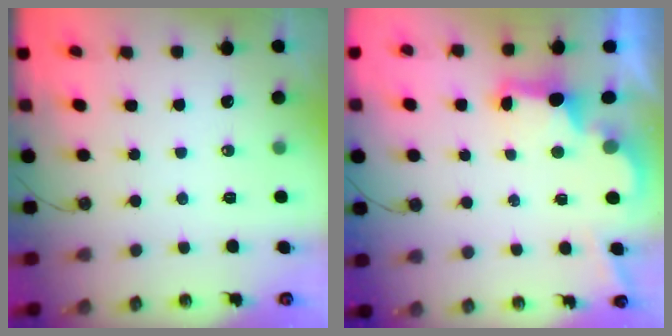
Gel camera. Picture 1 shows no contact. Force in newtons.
{"total": 2.7, "press": 2.6, "slide": 0.9}